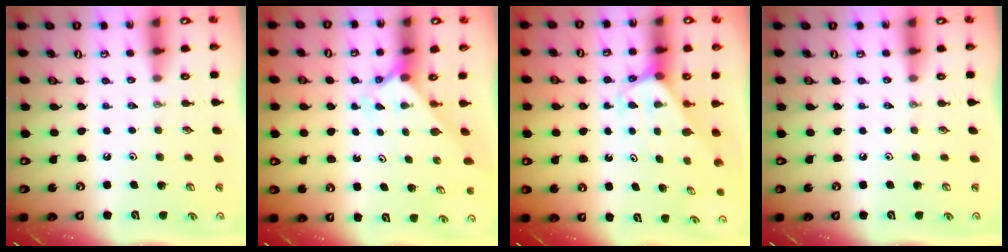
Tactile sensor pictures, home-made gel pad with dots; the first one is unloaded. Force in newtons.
{"total": 2.0, "press": 2.0, "slide": 0.2}
{"total": 2.4, "press": 2.4, "slide": 0.2}
{"total": 0.0}